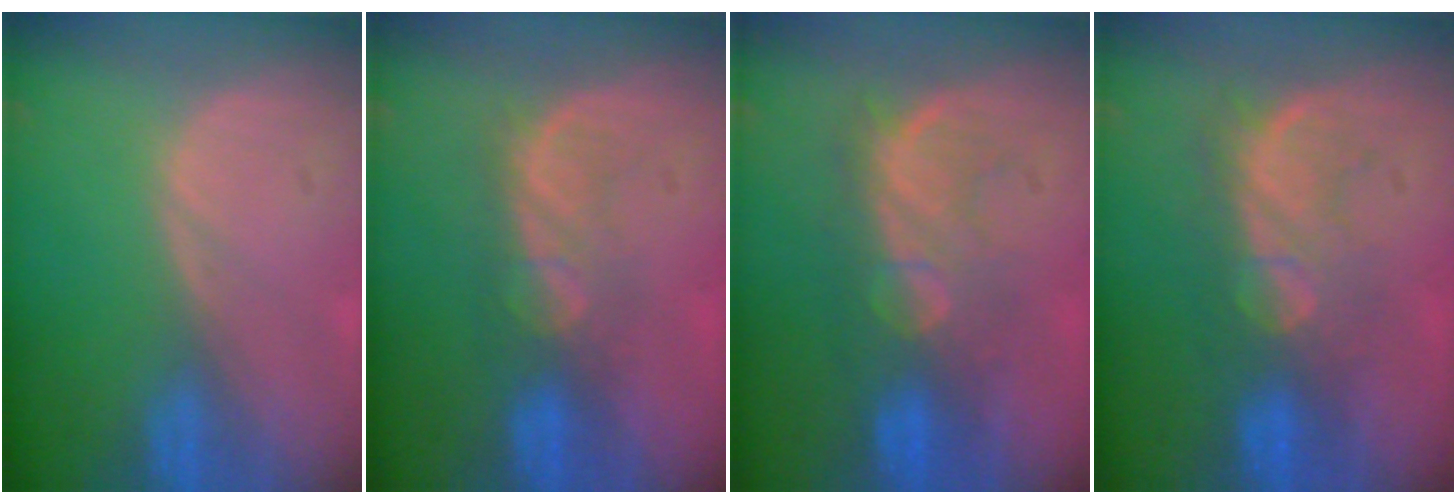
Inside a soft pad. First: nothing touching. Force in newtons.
{"total": 5.2, "press": 5.1, "slide": 1.3}
{"total": 7.9, "press": 7.8, "slide": 1.3}
{"total": 8.1, "press": 7.8, "slide": 2.2}